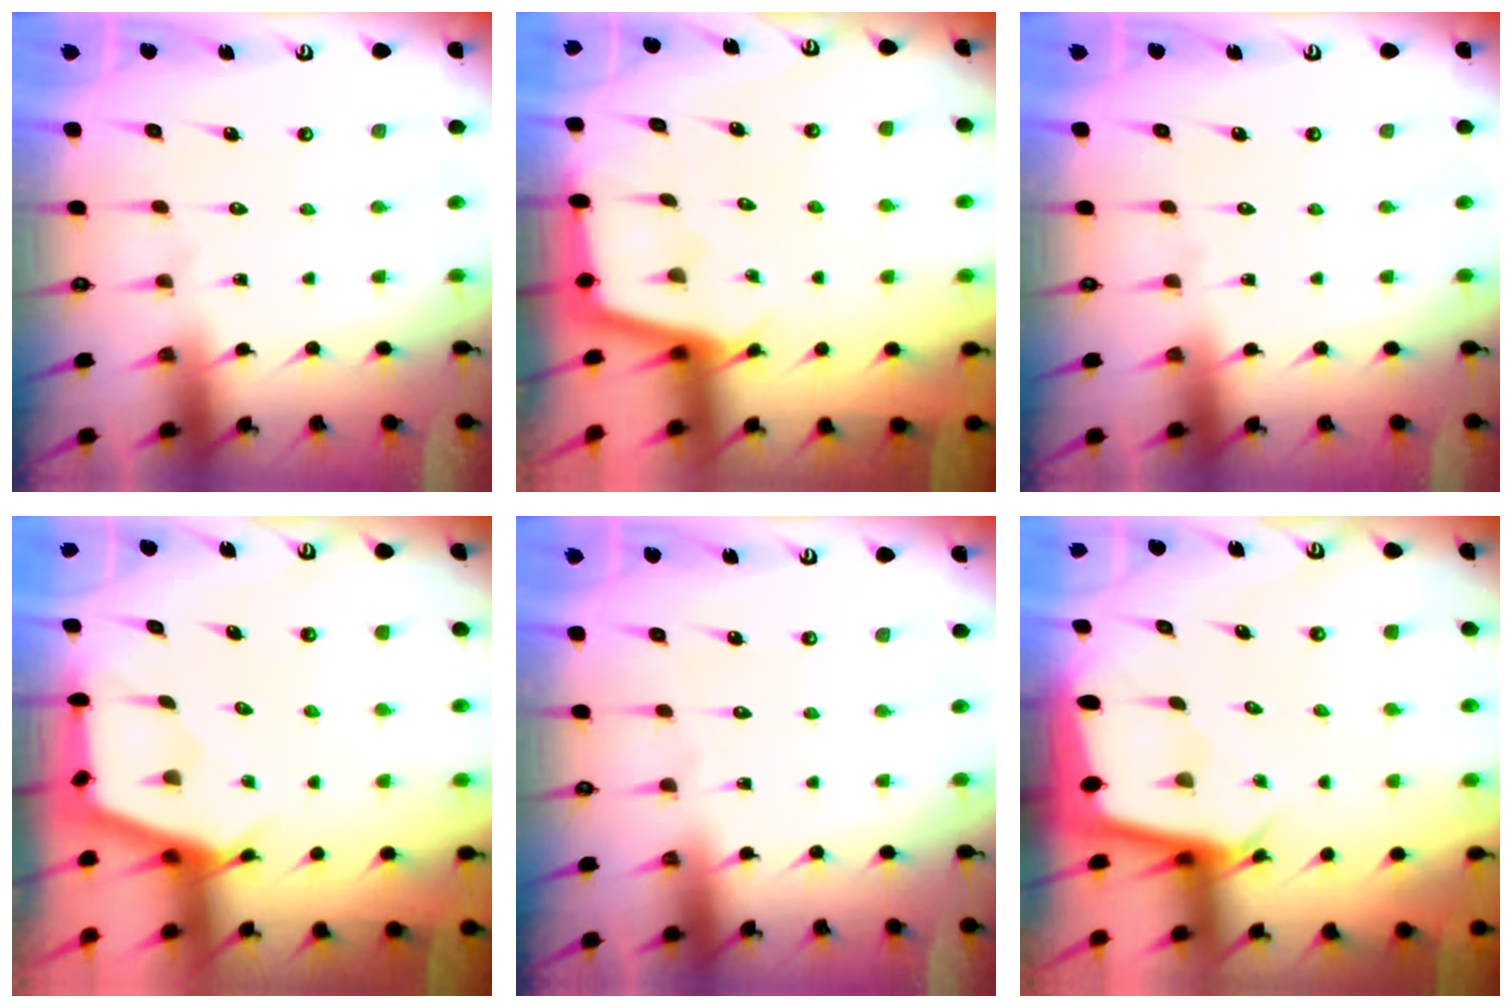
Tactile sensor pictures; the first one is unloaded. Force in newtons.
{"total": 2.2, "press": 2.2, "slide": 0.2}
{"total": 0.0}
{"total": 3.0, "press": 3.0, "slide": 0.4}
{"total": 0.0}
{"total": 2.7, "press": 2.7, "slide": 0.0}